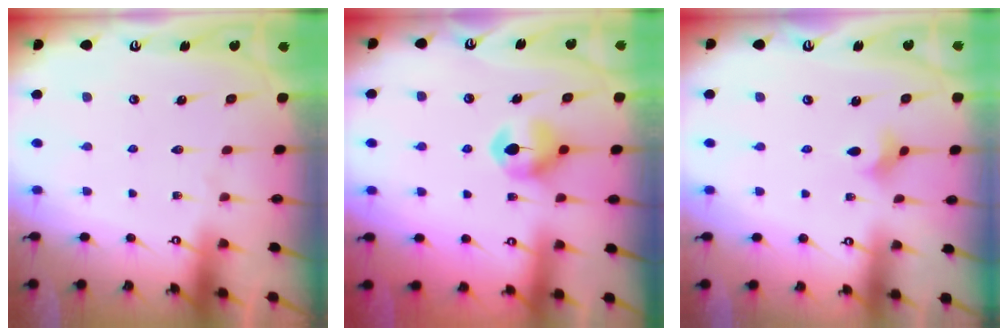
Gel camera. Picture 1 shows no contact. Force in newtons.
{"total": 7.5, "press": 7.5, "slide": 0.4}
{"total": 2.6, "press": 2.5, "slide": 0.7}